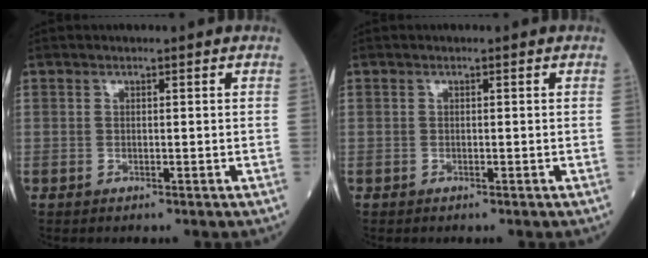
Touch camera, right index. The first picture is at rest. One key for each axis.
{"total": 0.0}